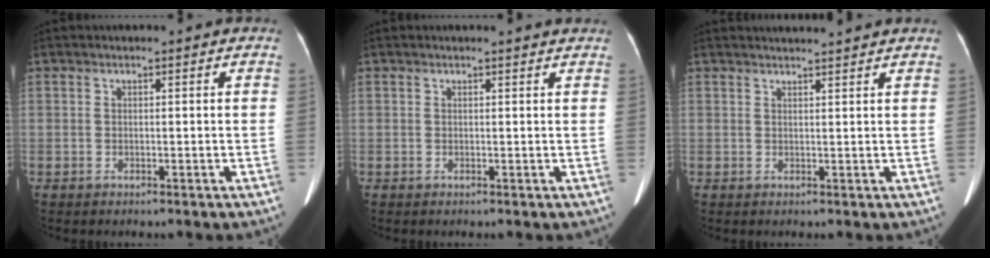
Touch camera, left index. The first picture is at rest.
{"total": 1.7, "force": [1.7, -0.2, 0.3], "torque": [-0.012, -0.002, 0.013]}
{"total": 4.5, "force": [4.3, -0.5, 1.1], "torque": [-0.013, 0.021, 0.054]}